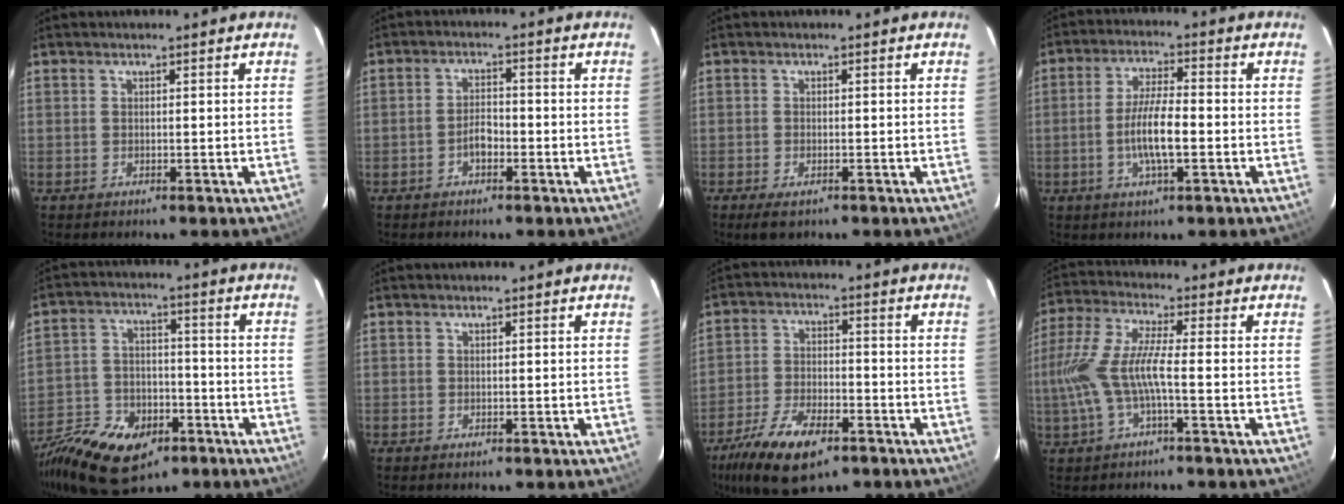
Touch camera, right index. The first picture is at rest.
{"total": 2.9, "force": [-1.6, 1.4, 1.9], "torque": [-0.037, 0.006, -0.028]}
{"total": 2.9, "force": [-1.8, 1.3, 1.9], "torque": [-0.040, -0.008, -0.032]}
{"total": 7.8, "force": [-1.9, 1.6, 7.4], "torque": [-0.145, 0.000, -0.037]}
{"total": 20.6, "force": [-11.4, 12.9, 11.4], "torque": [-0.276, -0.024, -0.180]}
{"total": 0.0}
{"total": 14.2, "force": [-8.9, 6.2, 9.2], "torque": [-0.201, -0.021, -0.160]}
{"total": 9.6, "force": [-2.4, 1.2, 9.2], "torque": [-0.205, -0.002, -0.040]}